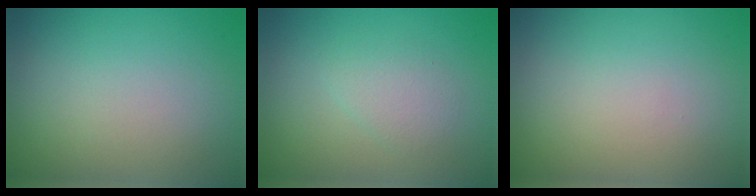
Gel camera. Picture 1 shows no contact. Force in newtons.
{"total": 1.6, "press": 1.6, "slide": 0.1}
{"total": 0.0}